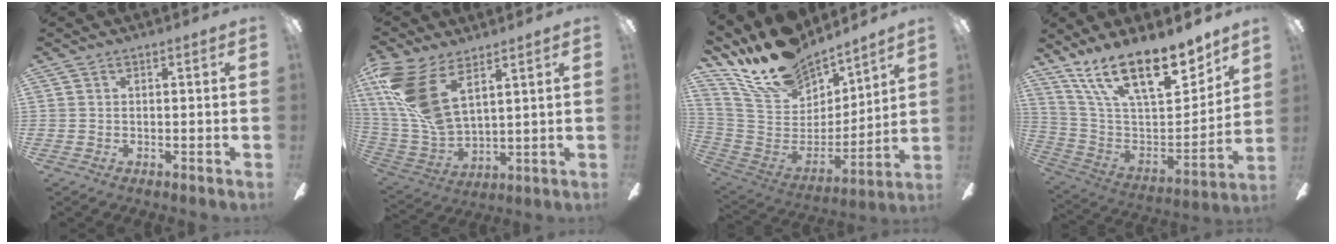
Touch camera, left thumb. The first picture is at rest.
{"total": 17.4, "force": [9.0, 8.0, 12.6], "torque": [-0.293, -0.039, 0.163]}
{"total": 18.2, "force": [15.8, 6.9, 5.8], "torque": [-0.136, -0.121, 0.288]}
{"total": 21.2, "force": [14.8, 8.2, 12.8], "torque": [-0.214, -0.103, 0.259]}